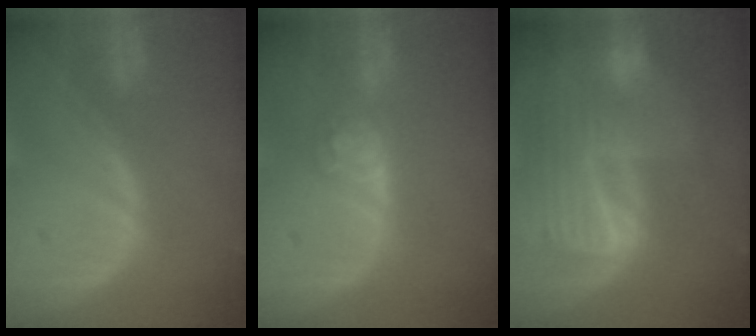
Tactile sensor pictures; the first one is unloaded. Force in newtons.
{"total": 4.3, "press": 3.9, "slide": 1.8}
{"total": 10.0, "press": 8.7, "slide": 5.0}